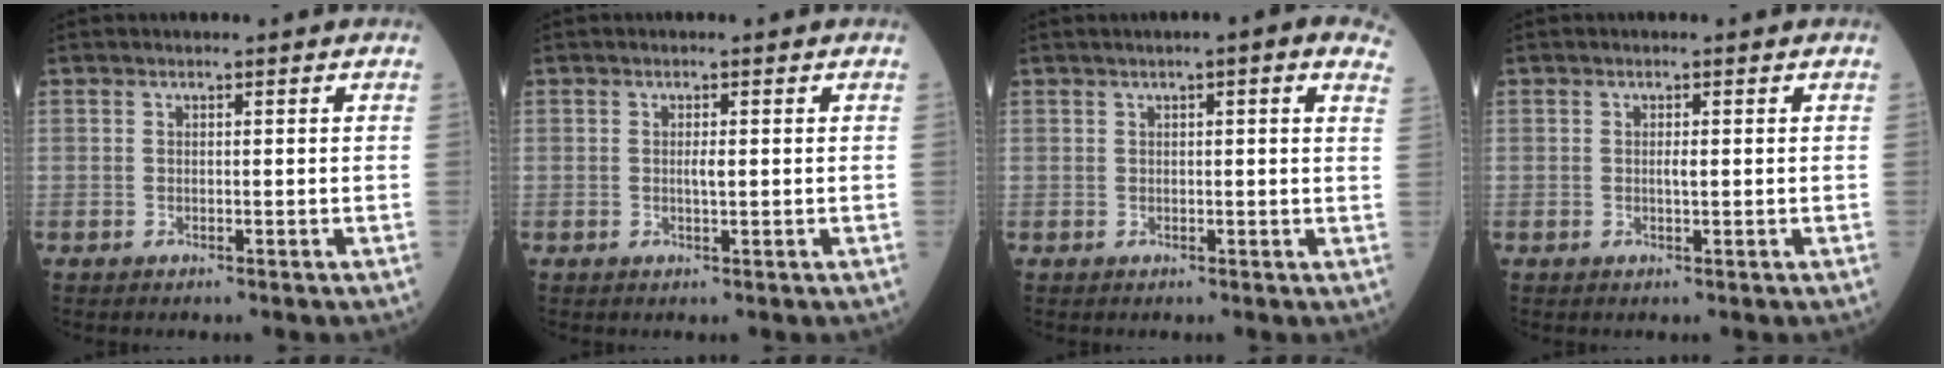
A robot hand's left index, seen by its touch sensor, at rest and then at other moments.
{"total": 1.2, "force": [0.1, 0.1, 1.2], "torque": [-0.022, -0.001, 0.001]}
{"total": 6.5, "force": [3.8, 0.8, 5.2], "torque": [-0.052, 0.018, 0.033]}
{"total": 0.9, "force": [0.1, 0.1, 0.9], "torque": [-0.017, -0.001, 0.001]}